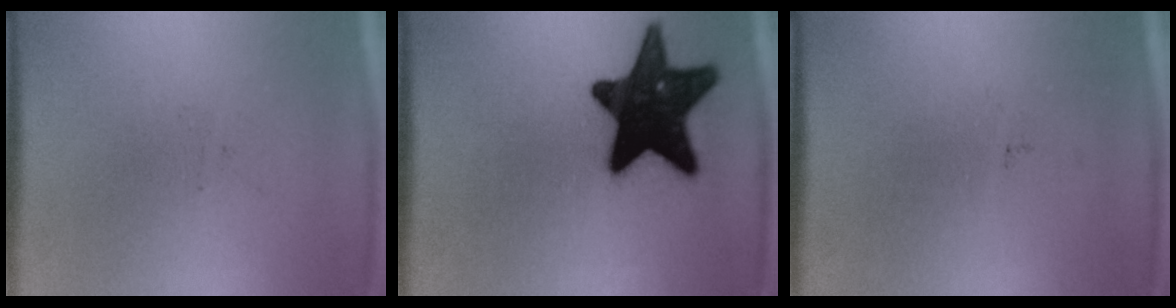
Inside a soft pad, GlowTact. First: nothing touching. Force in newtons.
{"total": 17.2}
{"total": 0.0}